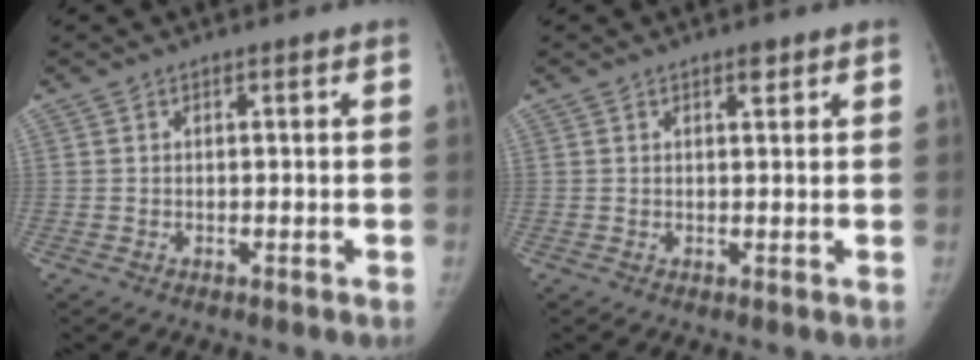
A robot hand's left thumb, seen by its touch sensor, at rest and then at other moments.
{"total": 1.5, "force": [1.0, 0.6, 1.0], "torque": [-0.009, -0.004, 0.014]}